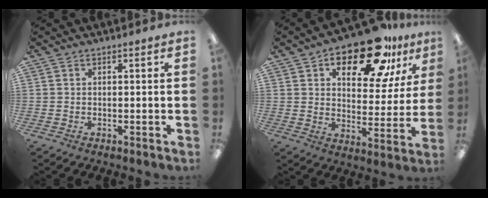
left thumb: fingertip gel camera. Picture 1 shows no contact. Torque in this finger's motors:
{"motor_torque": [0.14, 0.98, 1.68, -1.09, 0.12]}